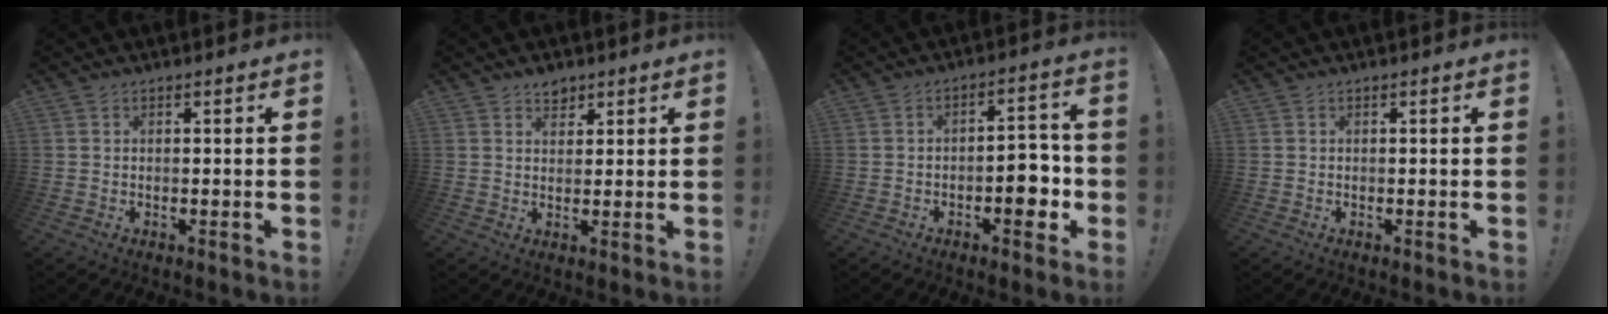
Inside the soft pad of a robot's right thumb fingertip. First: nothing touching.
{"total": 4.0, "force": [3.0, 2.6, 0.8], "torque": [0.005, -0.017, 0.052]}
{"total": 9.4, "force": [-2.9, 5.0, 7.4], "torque": [-0.083, 0.020, -0.046]}
{"total": 0.0}